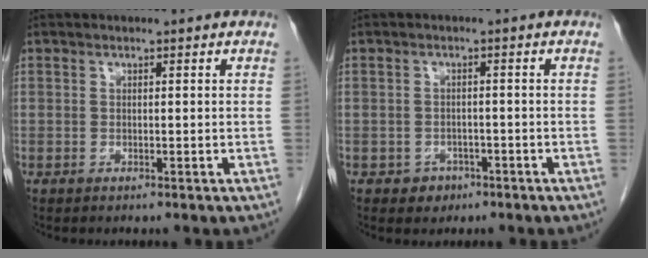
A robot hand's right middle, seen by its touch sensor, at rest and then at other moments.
{"total": 2.4, "force": [-1.3, 1.9, 0.4], "torque": [-0.003, 0.009, -0.014]}